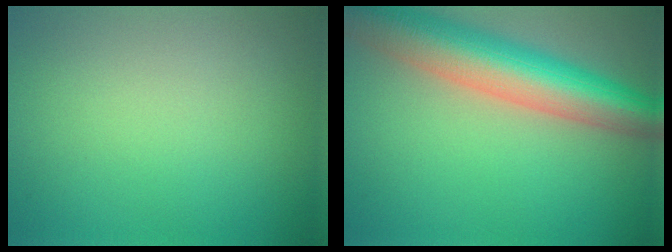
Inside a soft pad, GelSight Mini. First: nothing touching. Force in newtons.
{"total": 9.5, "press": 9.5, "slide": 0.5}